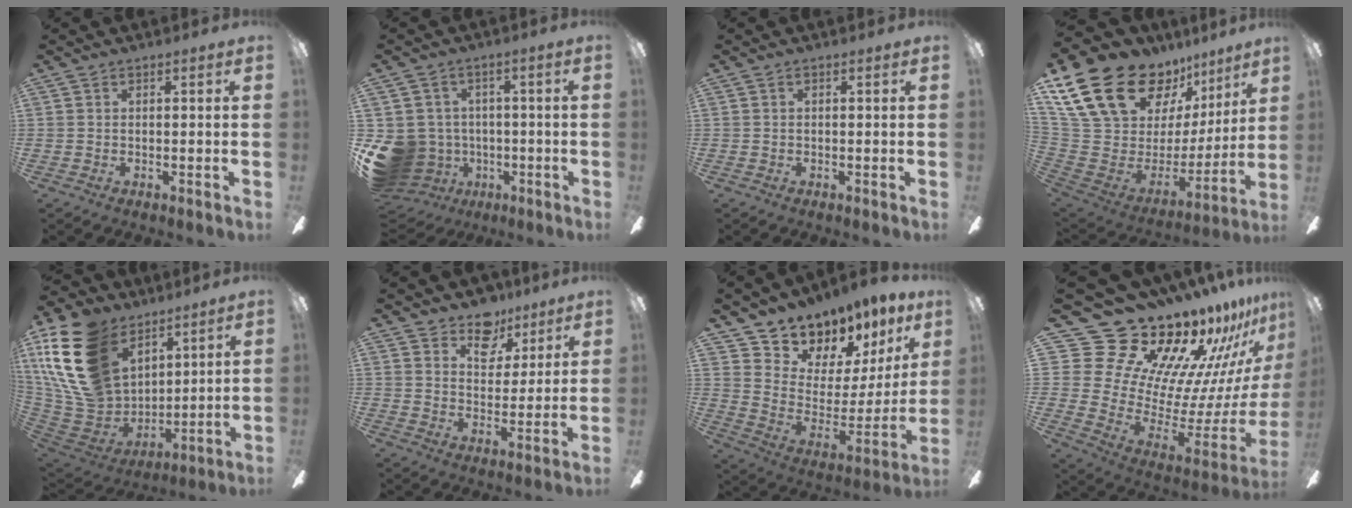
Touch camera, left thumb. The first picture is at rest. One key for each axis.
{"total": 12.0, "fx": -2.9, "fy": 10.8, "fz": 4.2, "tx": -0.132, "ty": 0.016, "tz": -0.045}
{"total": 0.0}
{"total": 26.0, "fx": 17.4, "fy": 13.6, "fz": 13.8, "tx": -0.260, "ty": -0.114, "tz": 0.336}
{"total": 24.0, "fx": 11.6, "fy": 16.2, "fz": 13.4, "tx": -0.323, "ty": -0.051, "tz": 0.217}
{"total": 9.3, "fx": 6.8, "fy": 5.9, "fz": 2.6, "tx": -0.033, "ty": -0.045, "tz": 0.125}
{"total": 8.2, "fx": 6.8, "fy": 4.7, "fz": -0.2, "tx": -0.013, "ty": -0.090, "tz": 0.123}
{"total": 25.0, "fx": 19.6, "fy": 11.8, "fz": 9.9, "tx": -0.141, "ty": -0.194, "tz": 0.397}